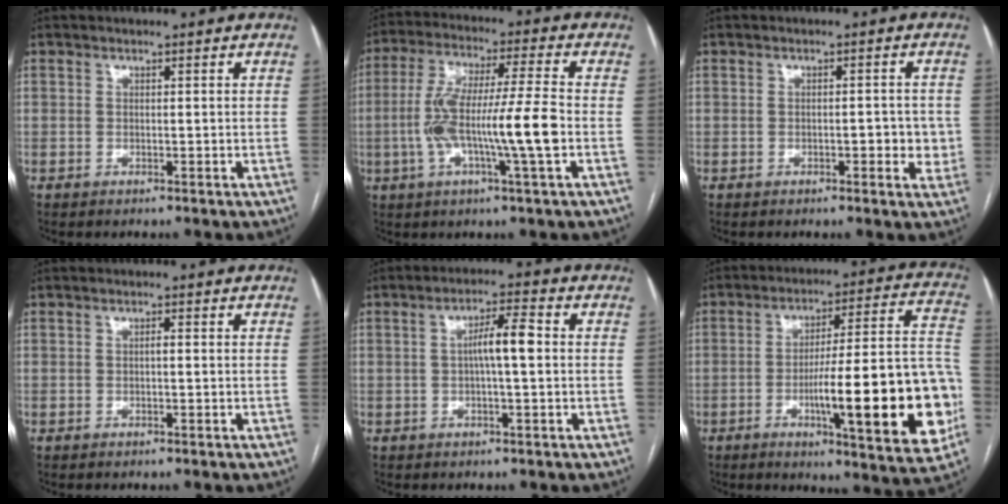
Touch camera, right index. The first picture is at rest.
{"total": 13.6, "force": [-2.5, 0.2, 13.3], "torque": [-0.257, 0.007, -0.050]}
{"total": 4.2, "force": [-0.6, 1.7, 3.8], "torque": [-0.043, 0.005, -0.004]}
{"total": 0.6, "force": [-0.1, 0.1, 0.6], "torque": [-0.011, 0.002, -0.001]}
{"total": 5.3, "force": [0.1, 0.6, 5.3], "torque": [-0.093, 0.014, 0.001]}
{"total": 23.7, "force": [-5.9, 2.9, 22.8], "torque": [-0.258, 0.011, -0.077]}